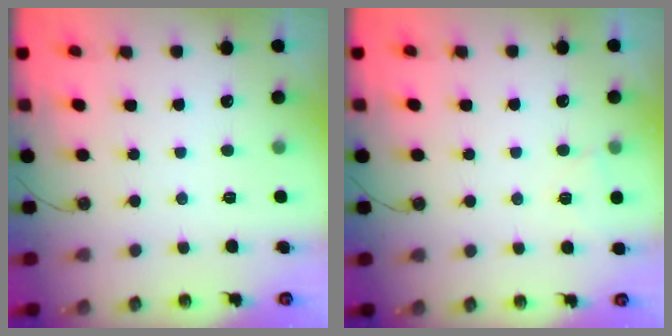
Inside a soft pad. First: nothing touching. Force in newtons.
{"total": 3.7, "press": 3.4, "slide": 1.5}